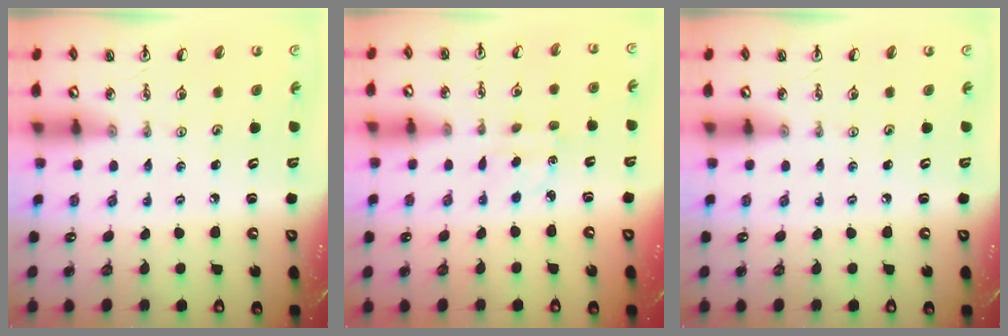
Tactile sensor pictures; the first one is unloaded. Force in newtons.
{"total": 2.9, "press": 2.9, "slide": 0.4}
{"total": 0.0}